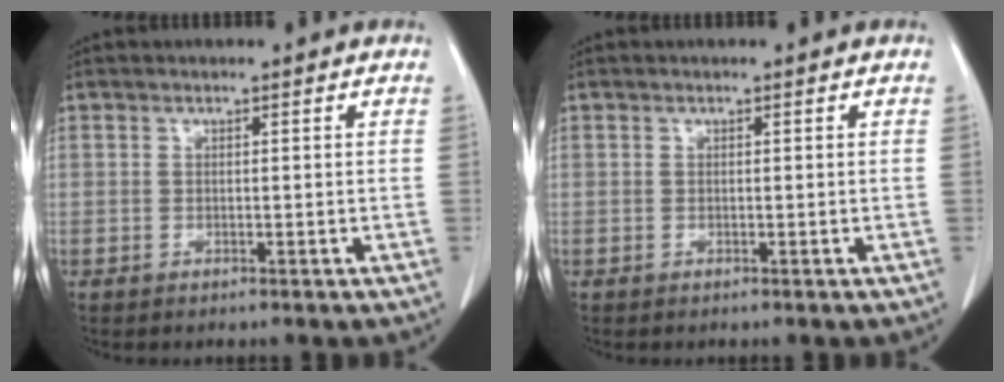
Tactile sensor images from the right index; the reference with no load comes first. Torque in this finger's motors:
{"motor_torque": [0.00, 0.00, 0.01, 0.01]}